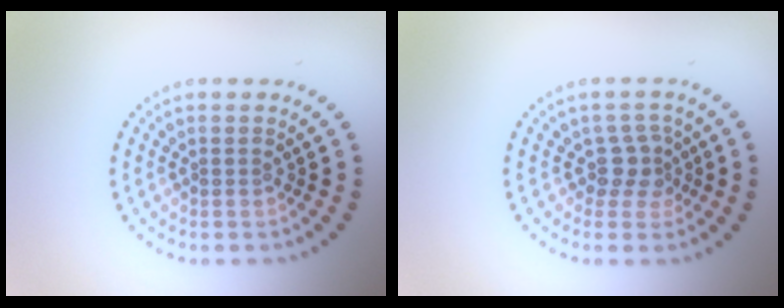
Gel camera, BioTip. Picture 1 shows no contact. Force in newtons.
{"total": 2.4, "press": 1.8, "slide": 1.6}